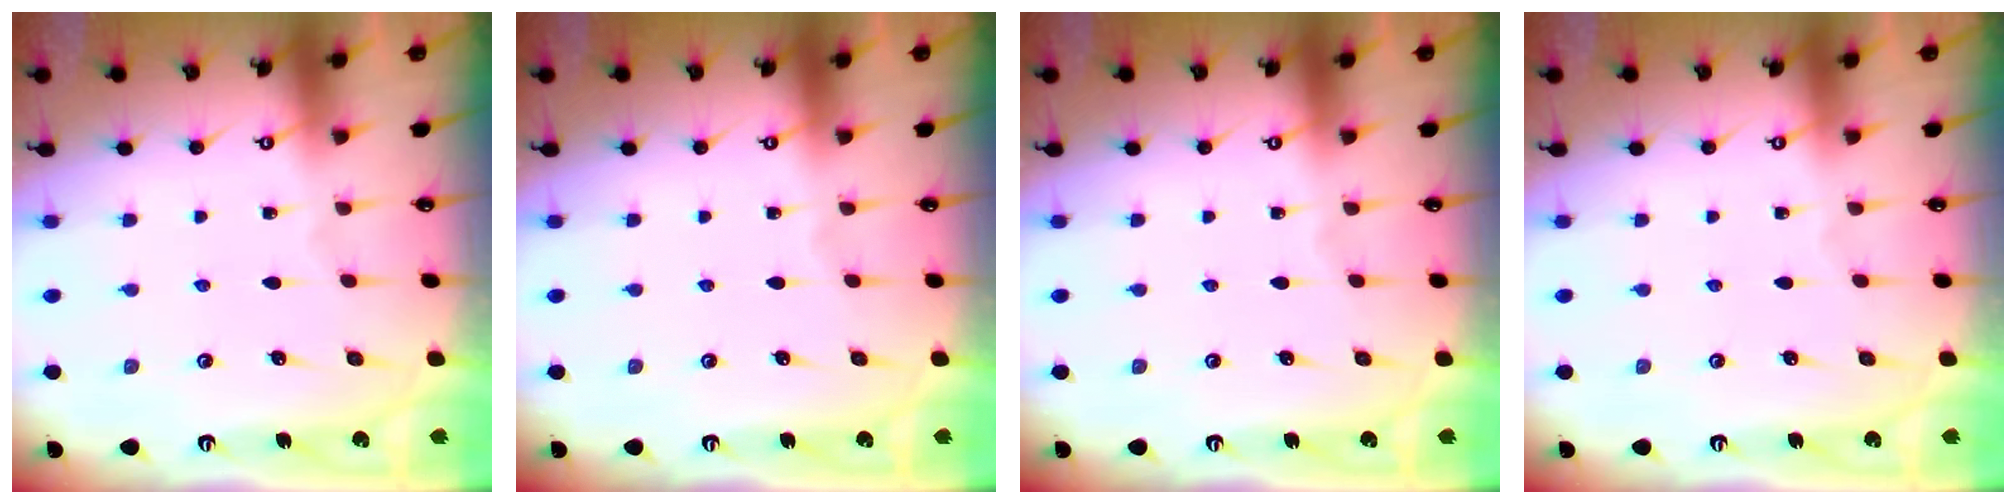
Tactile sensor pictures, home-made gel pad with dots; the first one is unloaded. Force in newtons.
{"total": 0.0}
{"total": 0.0}
{"total": 0.0}